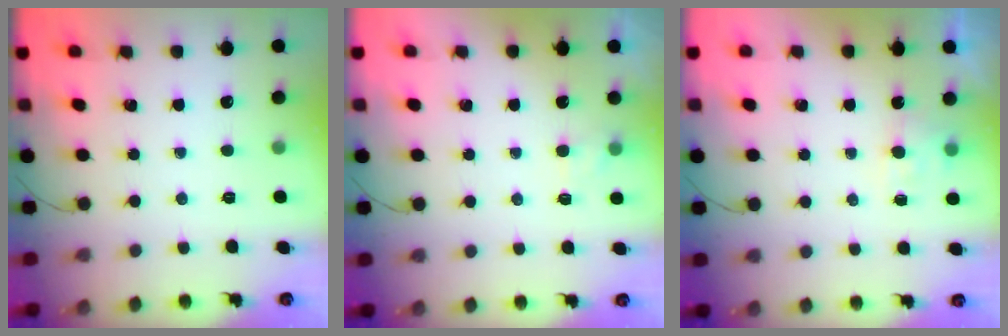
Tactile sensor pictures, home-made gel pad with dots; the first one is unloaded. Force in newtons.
{"total": 1.9, "press": 1.4, "slide": 1.2}
{"total": 2.6, "press": 2.4, "slide": 1.1}